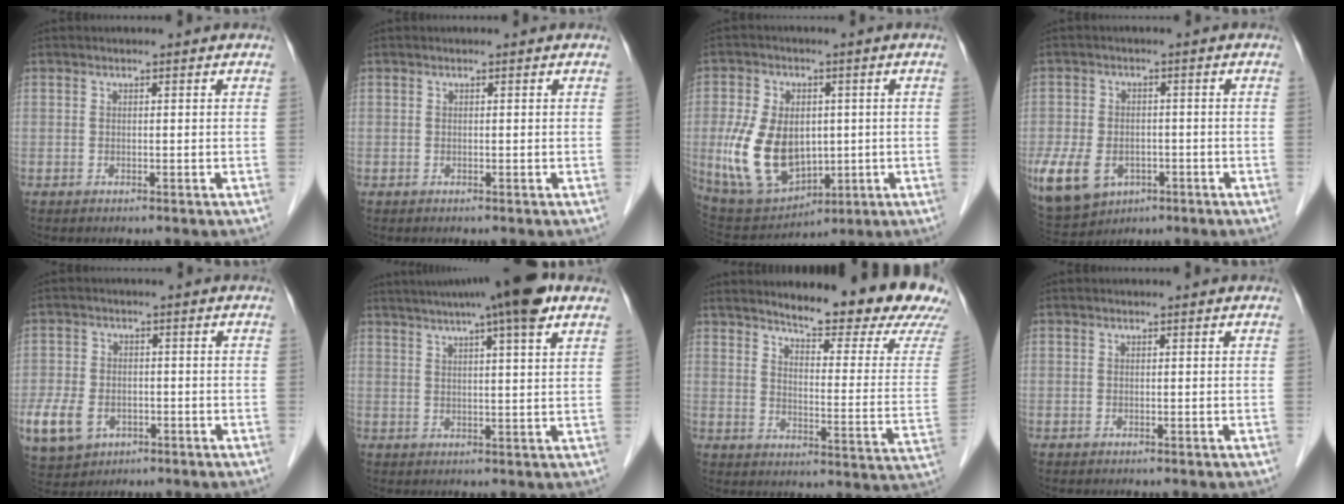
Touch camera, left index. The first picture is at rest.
{"total": 0.0}
{"total": 13.3, "force": [-0.8, 8.7, 10.0], "torque": [-0.209, 0.000, 0.013]}
{"total": 28.6, "force": [-12.2, 22.0, 13.6], "torque": [-0.452, -0.025, -0.182]}
{"total": 26.1, "force": [-10.5, 20.7, 11.8], "torque": [-0.433, -0.022, -0.163]}
{"total": 13.7, "force": [9.8, 0.3, 9.5], "torque": [-0.154, 0.031, 0.130]}
{"total": 19.2, "force": [17.0, 1.3, 8.8], "torque": [-0.118, -0.077, 0.203]}
{"total": 0.0}